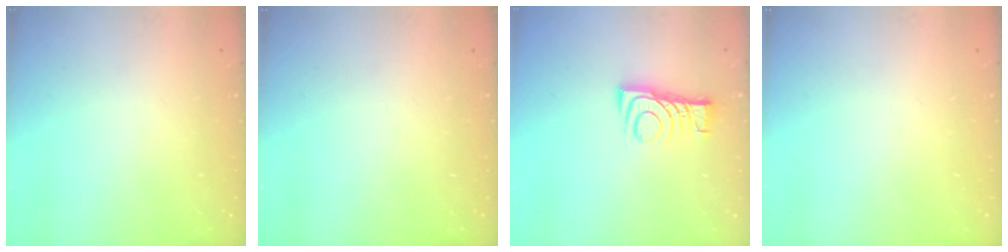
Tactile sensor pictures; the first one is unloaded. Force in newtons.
{"total": 0.0}
{"total": 8.0, "press": 7.9, "slide": 0.5}
{"total": 0.0}